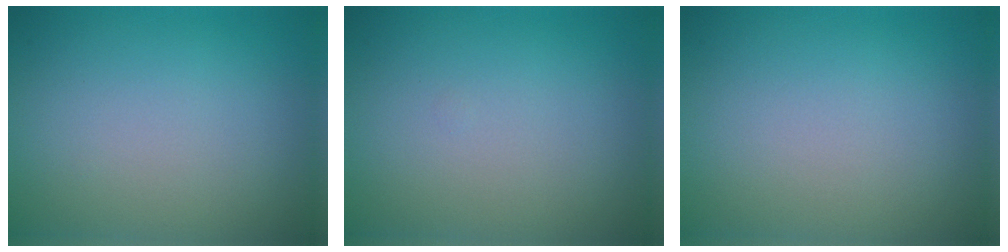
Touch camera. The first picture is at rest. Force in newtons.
{"total": 0.0}
{"total": 0.0}